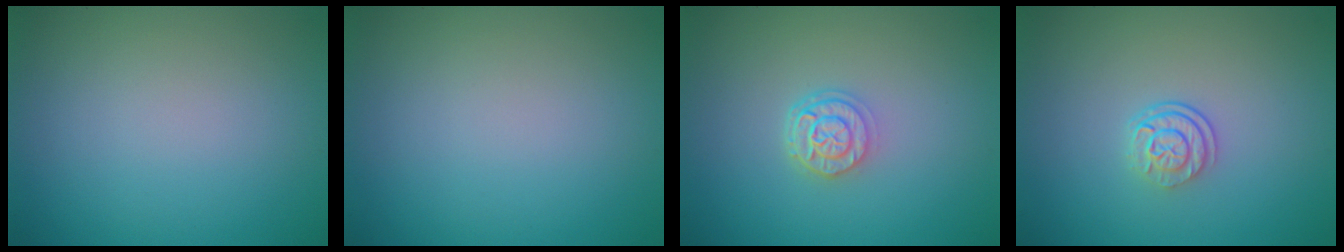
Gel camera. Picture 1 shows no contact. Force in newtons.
{"total": 0.0}
{"total": 2.5, "press": 2.0, "slide": 1.5}
{"total": 2.4, "press": 1.8, "slide": 1.7}